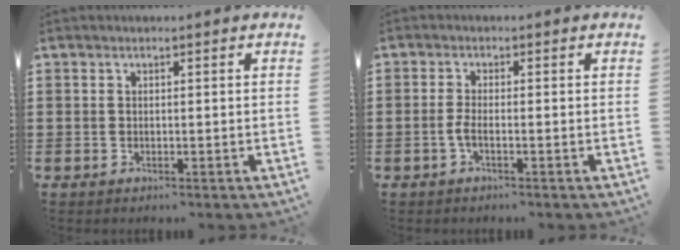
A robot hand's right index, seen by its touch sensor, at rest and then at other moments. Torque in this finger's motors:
{"motor_torque": [0.15, 1.99, -0.06, 0.01]}